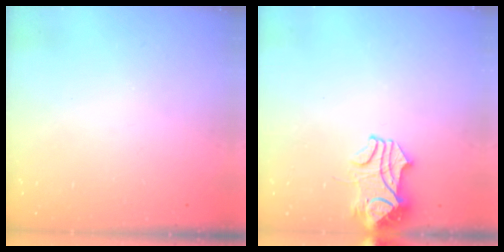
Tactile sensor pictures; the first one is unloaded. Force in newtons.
{"total": 3.8, "press": 3.7, "slide": 0.9}